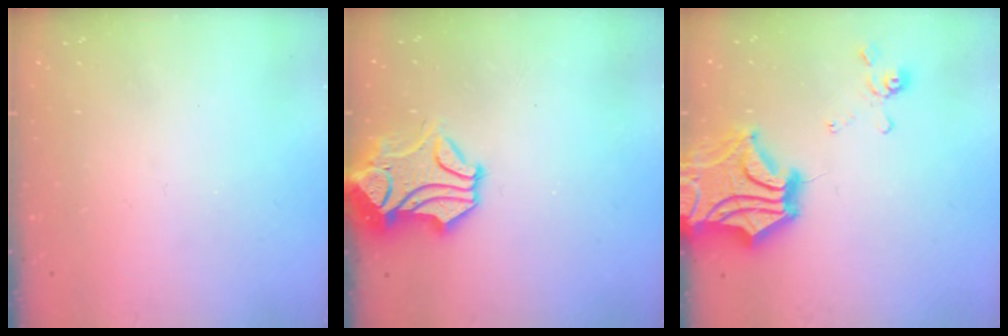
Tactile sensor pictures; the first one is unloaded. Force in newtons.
{"total": 2.3, "press": 1.9, "slide": 1.3}
{"total": 14.1, "press": 13.6, "slide": 3.7}